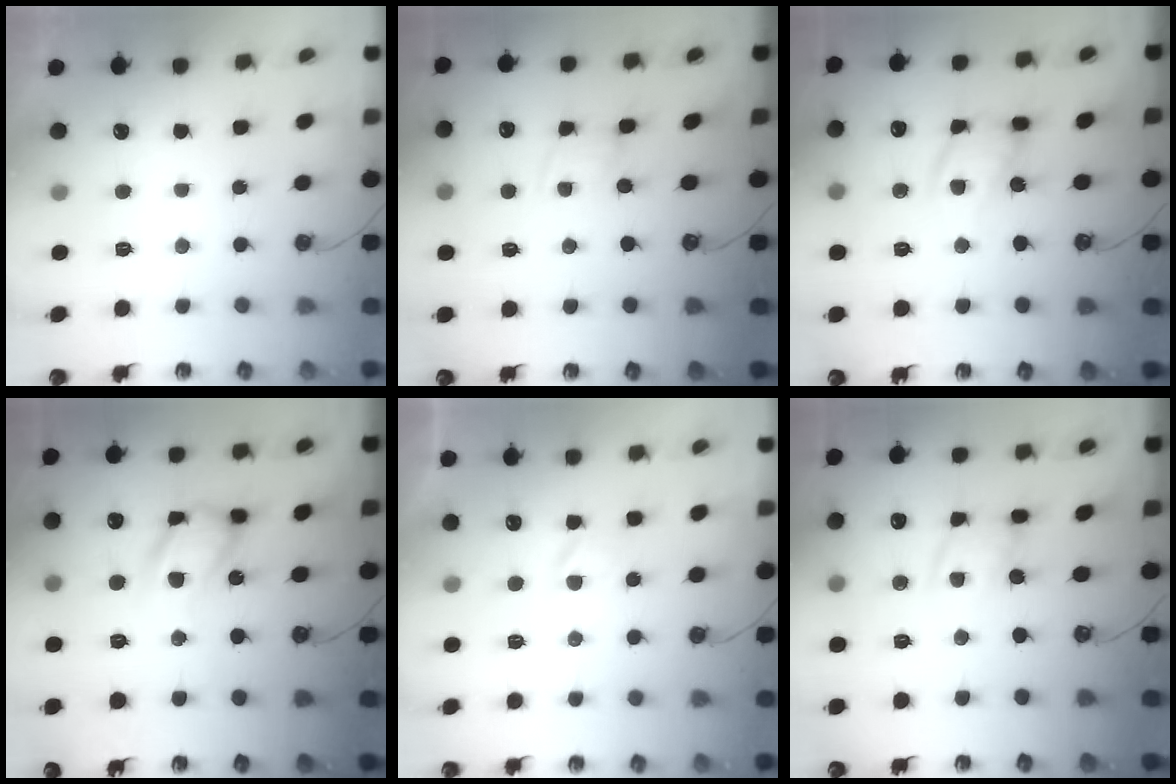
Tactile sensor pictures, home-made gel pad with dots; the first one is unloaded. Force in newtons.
{"total": 2.4, "press": 2.4, "slide": 0.1}
{"total": 13.7, "press": 13.7, "slide": 1.1}
{"total": 16.7, "press": 16.5, "slide": 2.3}
{"total": 2.9, "press": 2.8, "slide": 0.6}
{"total": 12.0, "press": 12.0, "slide": 0.8}